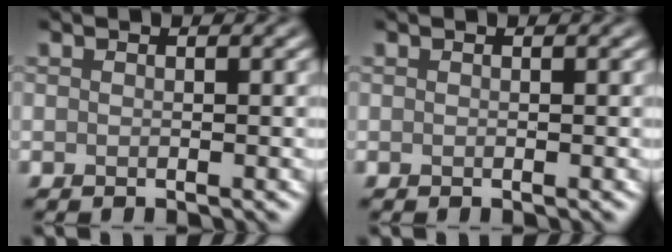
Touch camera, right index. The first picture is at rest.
{"total": 0.0}